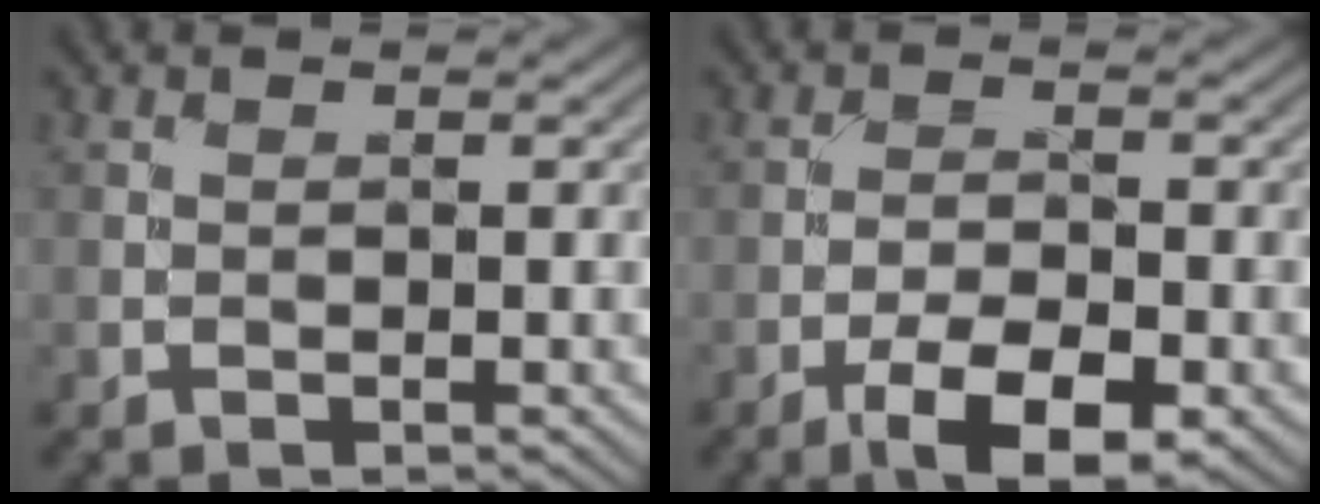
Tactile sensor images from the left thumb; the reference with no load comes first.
{"total": 7.0, "force": [-3.9, 2.5, 5.3], "torque": [-0.090, 0.002, -0.068]}